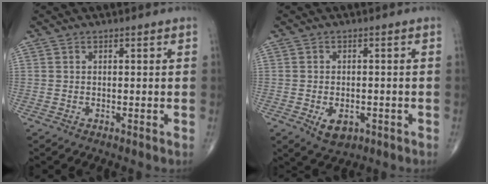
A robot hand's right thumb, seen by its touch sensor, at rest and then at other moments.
{"total": 4.7, "force": [-1.8, 3.0, 3.2], "torque": [-0.041, 0.003, -0.016]}